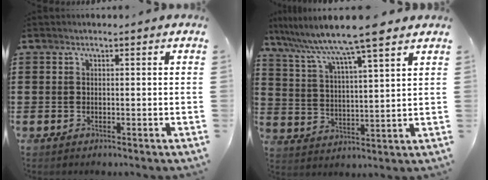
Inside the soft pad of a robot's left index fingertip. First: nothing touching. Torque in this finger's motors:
{"motor_torque": [1.37, -0.77, 1.05, 0.21]}